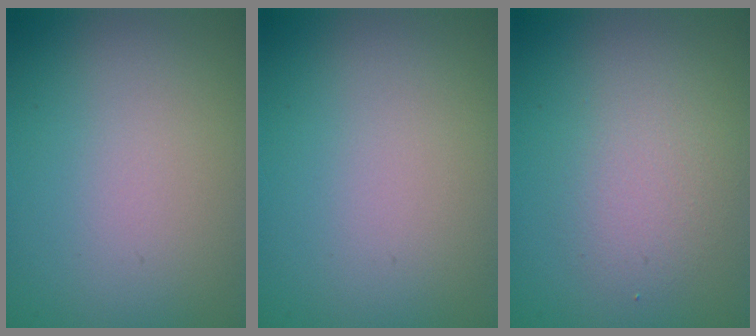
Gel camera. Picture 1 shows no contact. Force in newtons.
{"total": 0.0}
{"total": 2.4, "press": 2.4, "slide": 0.2}